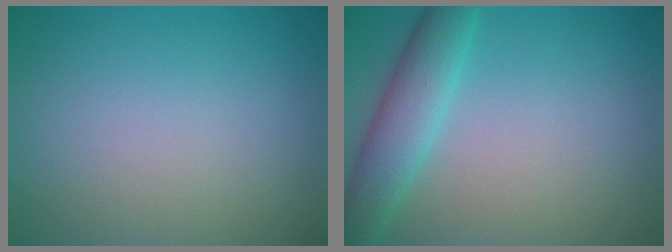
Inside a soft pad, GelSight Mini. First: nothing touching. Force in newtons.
{"total": 4.2, "press": 4.2, "slide": 0.2}